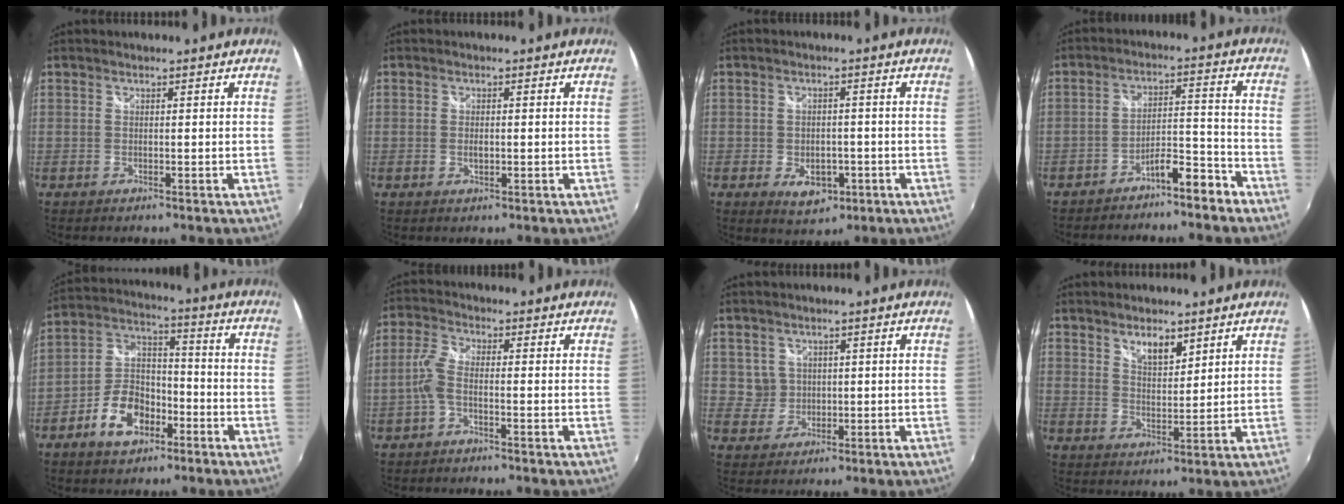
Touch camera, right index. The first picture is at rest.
{"total": 1.7, "force": [-0.2, 0.9, 1.4], "torque": [-0.024, -0.003, -0.004]}
{"total": 6.2, "force": [-2.5, 4.2, 3.9], "torque": [-0.073, -0.005, -0.031]}
{"total": 6.7, "force": [-5.7, 1.3, 3.3], "torque": [-0.054, 0.024, -0.085]}
{"total": 11.1, "force": [-6.1, 6.8, 6.4], "torque": [-0.127, 0.031, -0.104]}
{"total": 3.4, "force": [-1.4, 0.9, 3.0], "torque": [-0.076, 0.006, -0.031]}
{"total": 3.2, "force": [1.3, 2.9, 0.1], "torque": [0.005, 0.007, 0.026]}
{"total": 5.0, "force": [3.7, 2.0, 2.8], "torque": [-0.043, 0.001, 0.063]}